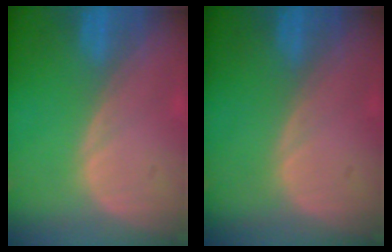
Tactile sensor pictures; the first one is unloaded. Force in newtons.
{"total": 0.0}